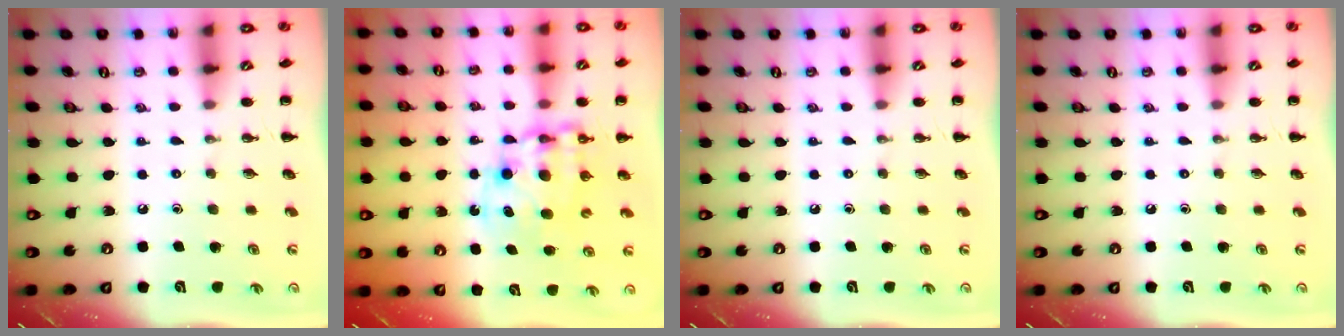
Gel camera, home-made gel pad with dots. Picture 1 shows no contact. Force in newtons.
{"total": 10.5, "press": 10.2, "slide": 2.5}
{"total": 0.0}
{"total": 0.0}